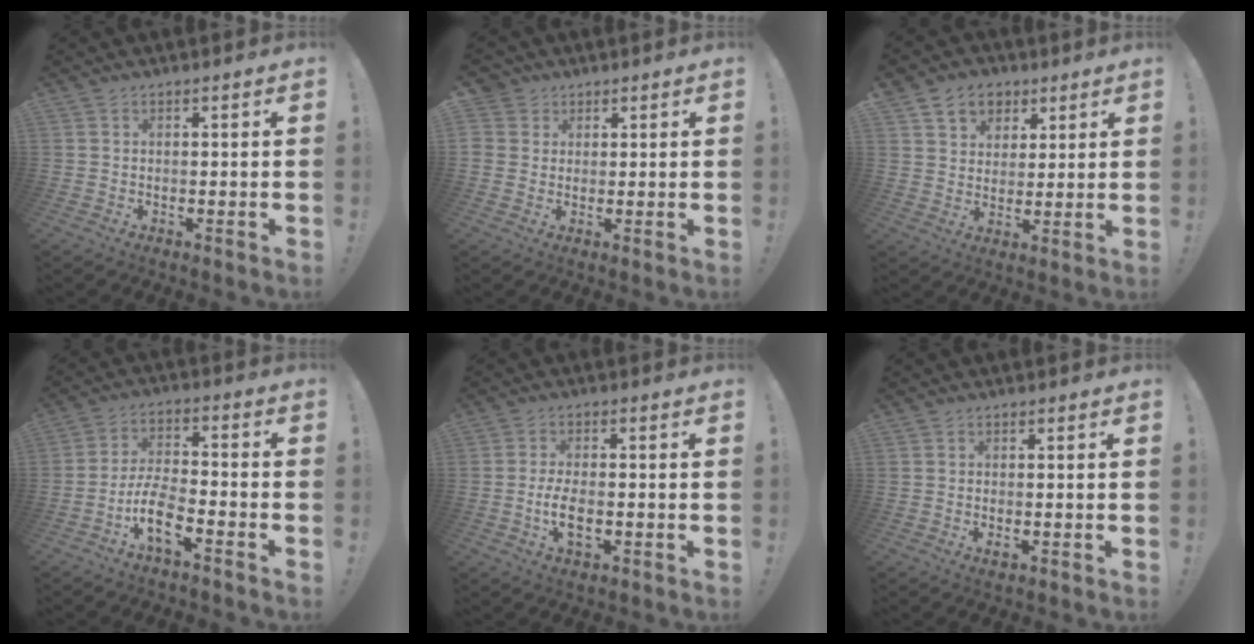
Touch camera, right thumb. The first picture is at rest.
{"total": 4.0, "force": [1.4, 3.7, 0.8], "torque": [-0.009, -0.005, 0.027]}
{"total": 8.4, "force": [4.2, 6.8, 2.3], "torque": [-0.032, -0.021, 0.083]}
{"total": 10.7, "force": [-5.9, 4.0, 8.0], "torque": [-0.157, 0.020, -0.106]}
{"total": 6.3, "force": [-1.8, 2.9, 5.3], "torque": [-0.095, -0.002, -0.031]}
{"total": 1.1, "force": [-0.3, 0.4, 1.0], "torque": [-0.007, -0.003, -0.006]}